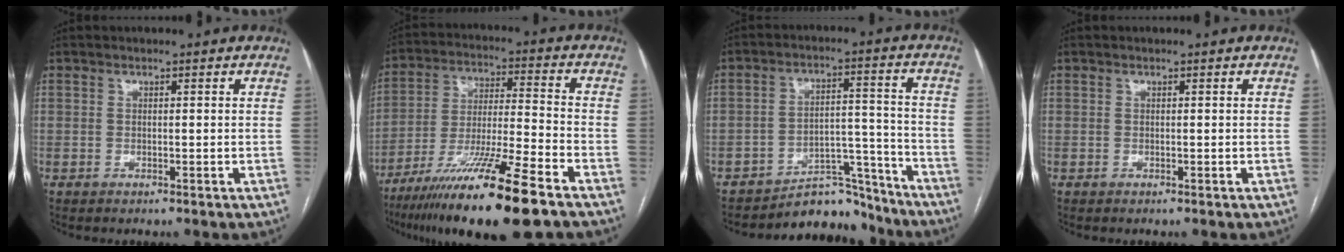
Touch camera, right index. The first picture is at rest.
{"total": 18.1, "force": [-12.1, 0.1, 13.4], "torque": [-0.238, -0.040, -0.213]}
{"total": 9.3, "force": [-8.8, 3.1, 0.1], "torque": [0.020, 0.062, -0.136]}
{"total": 0.0}